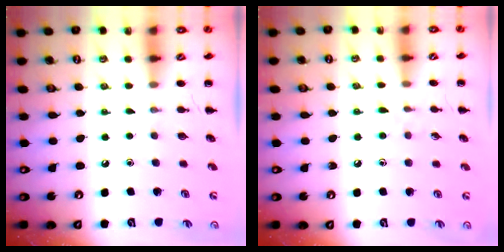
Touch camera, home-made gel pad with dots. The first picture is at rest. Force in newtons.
{"total": 4.7, "press": 4.2, "slide": 2.0}